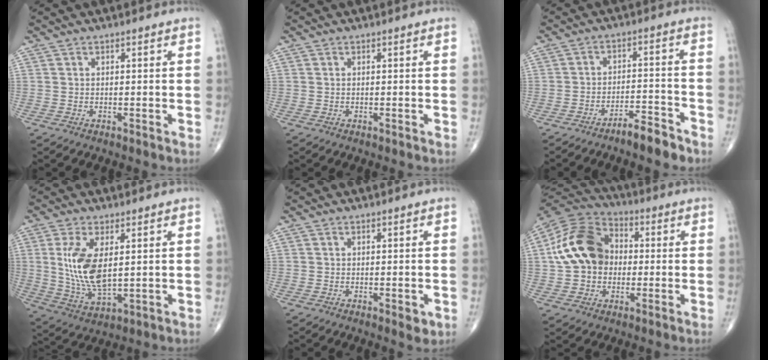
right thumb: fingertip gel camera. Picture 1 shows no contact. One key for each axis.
{"total": 0.0}
{"total": 5.9, "fx": -4.7, "fy": 1.4, "fz": 3.2, "tx": -0.052, "ty": 0.041, "tz": -0.079}
{"total": 11.9, "fx": 2.0, "fy": 5.4, "fz": 10.4, "tx": -0.208, "ty": -0.019, "tz": 0.051}
{"total": 2.0, "fx": -0.5, "fy": 0.9, "fz": 1.7, "tx": -0.016, "ty": -0.003, "tz": -0.006}
{"total": 15.6, "fx": 0.6, "fy": 12.2, "fz": 9.7, "tx": -0.161, "ty": 0.027, "tz": 0.000}